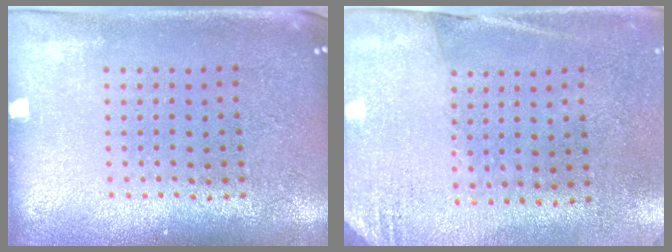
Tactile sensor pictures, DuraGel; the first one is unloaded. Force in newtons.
{"total": 2.7, "press": 2.4, "slide": 1.3}